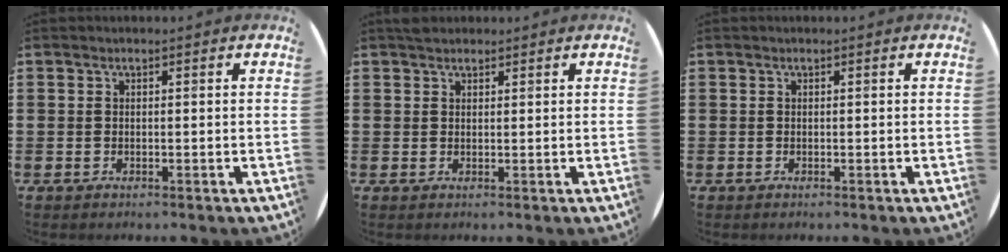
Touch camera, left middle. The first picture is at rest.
{"total": 1.3, "force": [1.2, 0.5, 0.1], "torque": [0.004, 0.000, 0.020]}
{"total": 0.0}